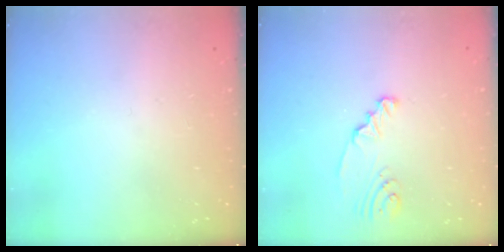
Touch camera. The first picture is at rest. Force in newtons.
{"total": 2.3, "press": 2.3, "slide": 0.3}